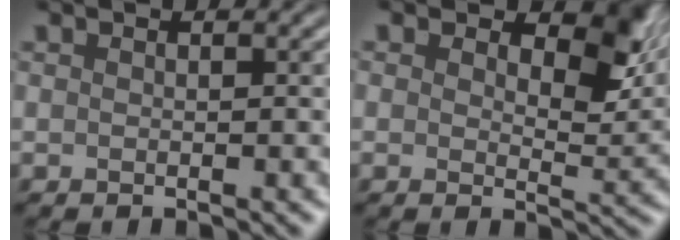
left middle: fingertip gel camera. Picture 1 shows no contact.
{"total": 6.1, "force": [2.7, 3.3, 4.3], "torque": [-0.057, -0.004, 0.032]}